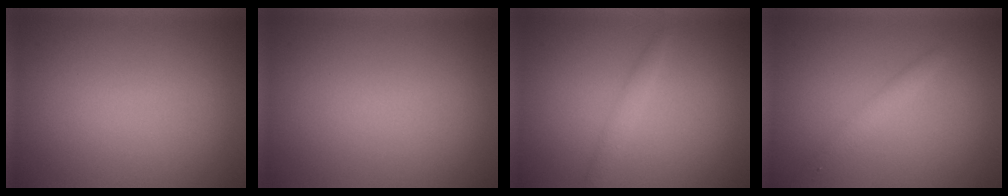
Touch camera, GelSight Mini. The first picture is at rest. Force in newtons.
{"total": 0.0}
{"total": 1.4, "press": 1.4, "slide": 0.1}
{"total": 1.7, "press": 1.7, "slide": 0.0}